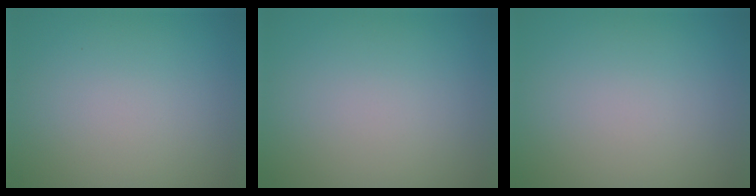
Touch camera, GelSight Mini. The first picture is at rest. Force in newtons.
{"total": 0.0}
{"total": 0.0}